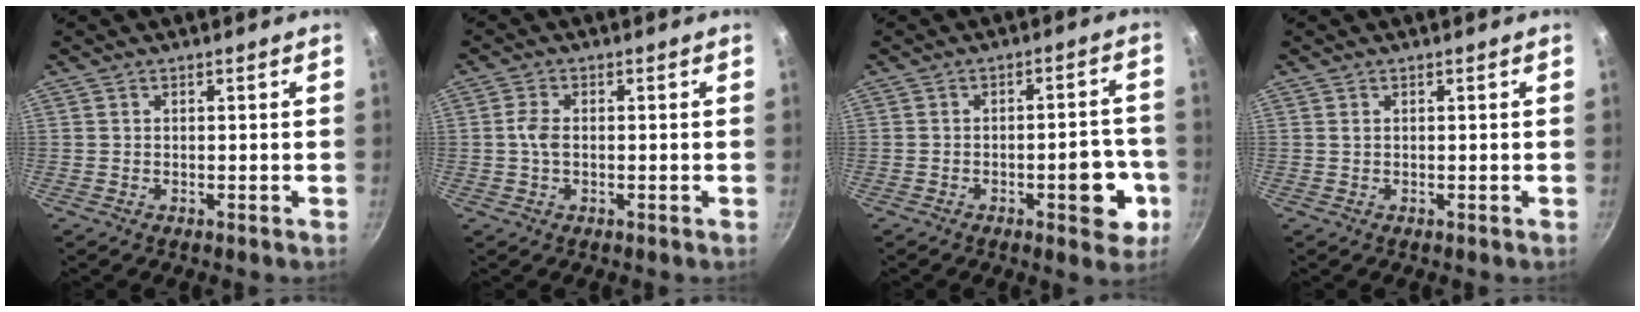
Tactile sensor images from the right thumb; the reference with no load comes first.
{"total": 2.9, "force": [-0.2, 1.7, 2.4], "torque": [-0.053, 0.007, -0.008]}
{"total": 9.5, "force": [-3.2, 4.0, 8.0], "torque": [-0.069, 0.024, -0.039]}
{"total": 0.0}